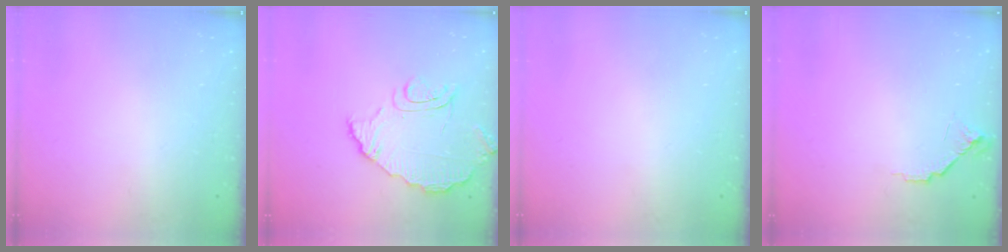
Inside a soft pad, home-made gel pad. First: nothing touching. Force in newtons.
{"total": 9.4, "press": 9.3, "slide": 1.0}
{"total": 0.0}
{"total": 7.2, "press": 7.2, "slide": 0.6}